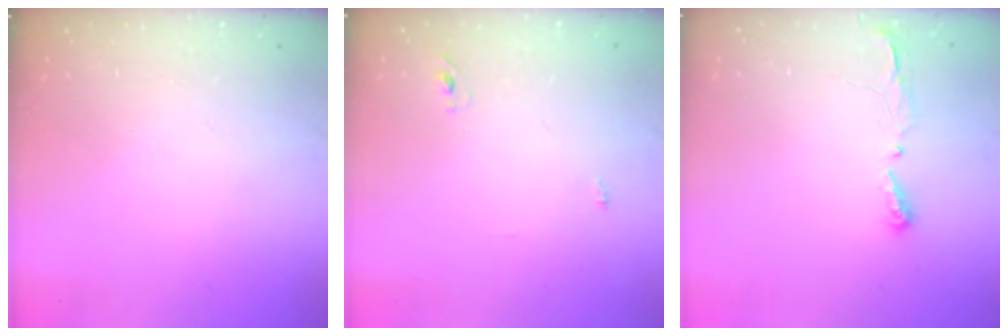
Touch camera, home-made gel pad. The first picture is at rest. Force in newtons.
{"total": 2.4, "press": 2.1, "slide": 1.0}
{"total": 3.8, "press": 3.7, "slide": 0.3}